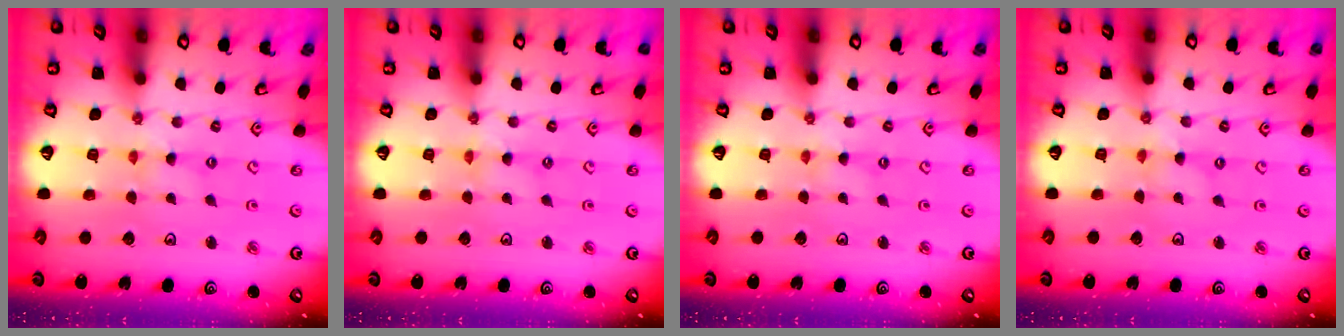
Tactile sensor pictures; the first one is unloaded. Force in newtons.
{"total": 0.0}
{"total": 0.0}
{"total": 0.0}